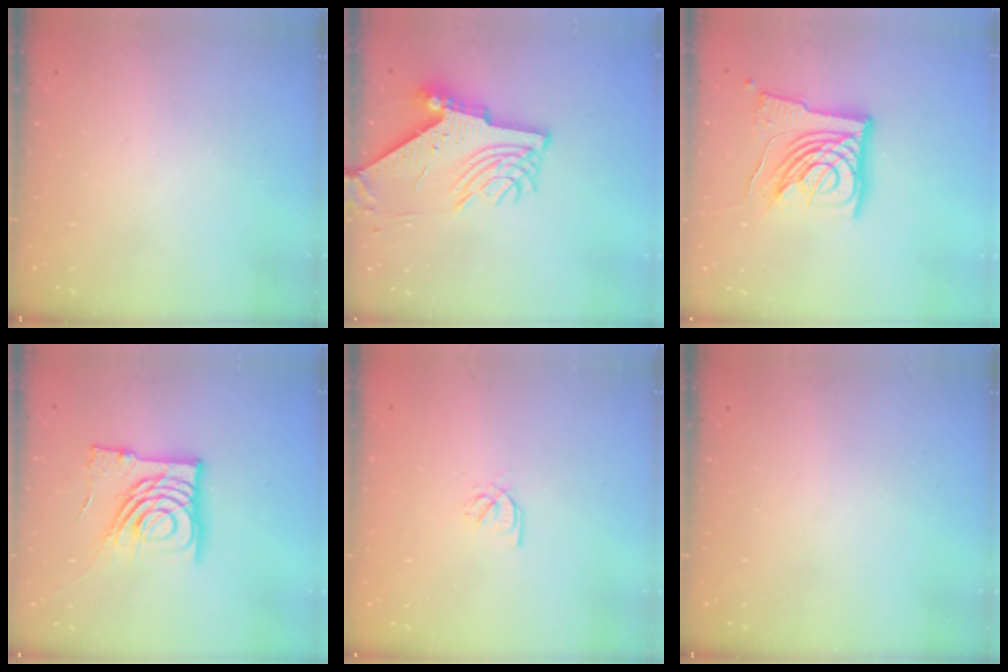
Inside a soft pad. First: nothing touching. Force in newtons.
{"total": 9.7, "press": 9.7, "slide": 1.0}
{"total": 15.6, "press": 15.5, "slide": 1.6}
{"total": 14.9, "press": 14.8, "slide": 1.8}
{"total": 2.2, "press": 2.2, "slide": 0.0}
{"total": 0.0}